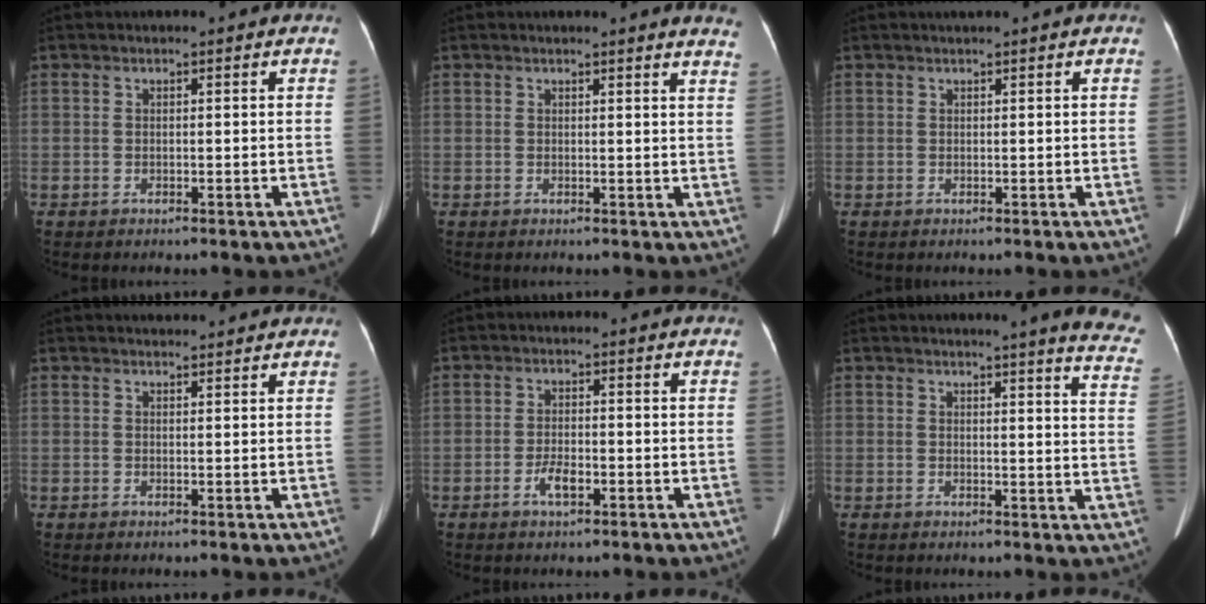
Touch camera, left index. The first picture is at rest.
{"total": 5.4, "force": [5.1, -0.2, 1.7], "torque": [-0.016, -0.025, 0.027]}
{"total": 1.0, "force": [0.8, -0.2, 0.6], "torque": [-0.009, 0.012, 0.018]}
{"total": 3.4, "force": [3.4, 0.3, 0.5], "torque": [-0.013, 0.021, 0.043]}
{"total": 3.0, "force": [-1.5, 1.0, 2.3], "torque": [-0.048, 0.001, -0.027]}
{"total": 11.9, "force": [10.5, -0.1, 5.5], "torque": [-0.047, -0.070, 0.087]}